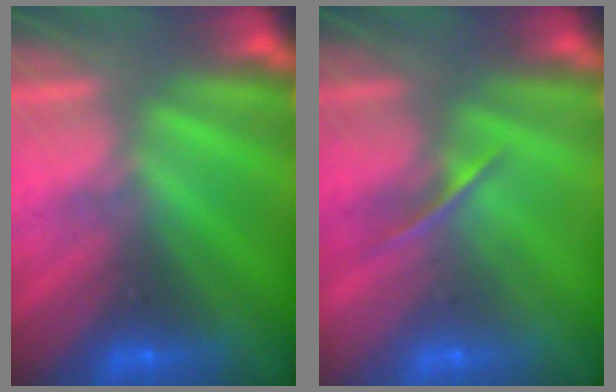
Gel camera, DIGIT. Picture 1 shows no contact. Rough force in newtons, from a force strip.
{"total": 1.4}